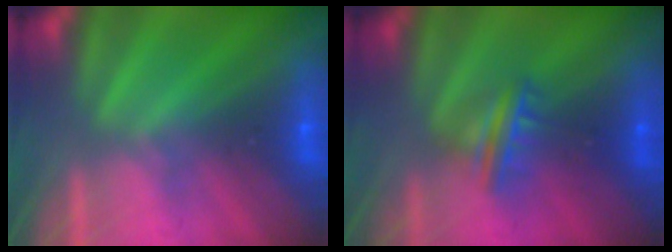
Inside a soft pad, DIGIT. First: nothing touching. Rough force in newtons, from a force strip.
{"total": 3.0}